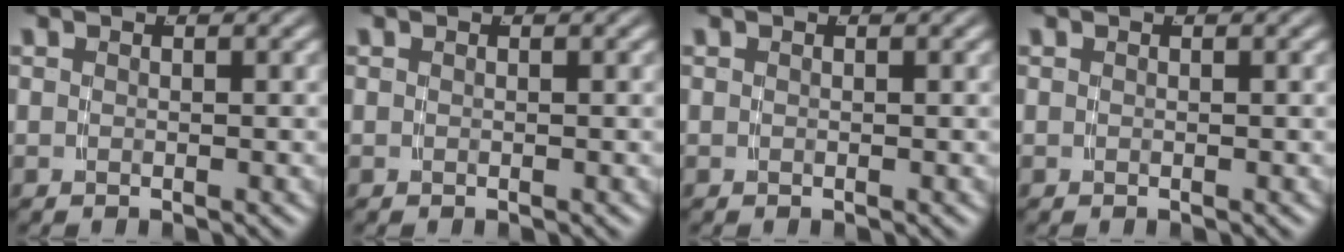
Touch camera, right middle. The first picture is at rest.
{"total": 0.0}
{"total": 0.0}
{"total": 0.0}